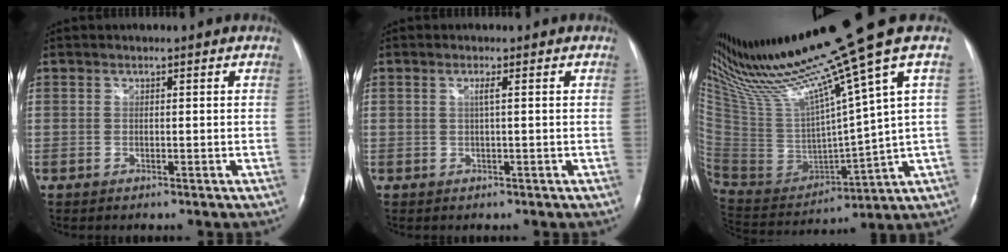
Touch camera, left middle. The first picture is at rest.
{"total": 1.1, "force": [0.2, -0.2, 1.0], "torque": [-0.023, 0.001, 0.003]}
{"total": 23.3, "force": [17.5, -2.4, 15.2], "torque": [-0.269, -0.041, 0.320]}